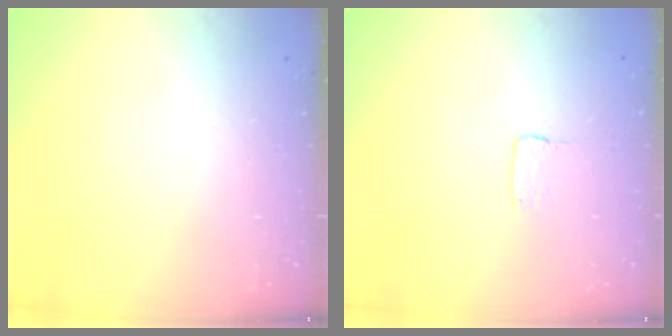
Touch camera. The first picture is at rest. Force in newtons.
{"total": 1.0, "press": 1.0, "slide": 0.1}